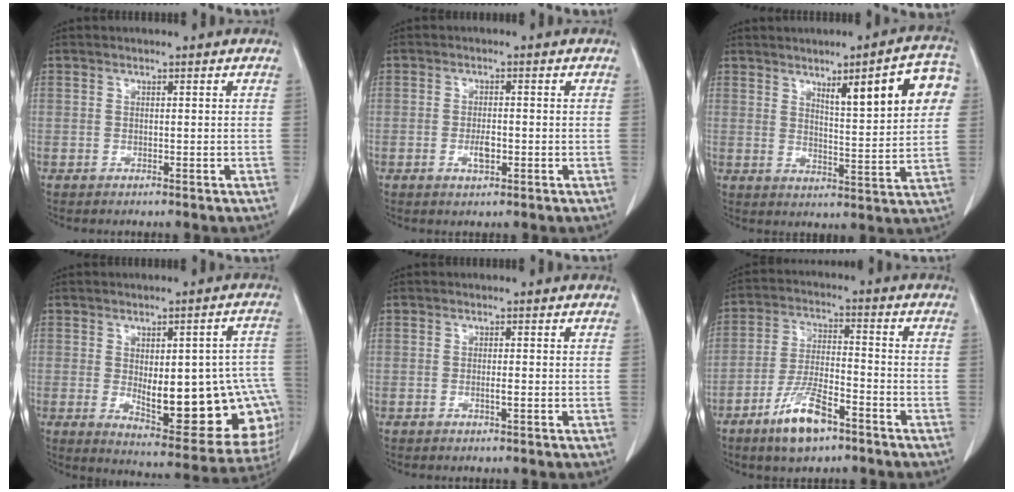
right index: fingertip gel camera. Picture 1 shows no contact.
{"total": 2.6, "force": [-0.7, 0.9, 2.4], "torque": [-0.045, 0.000, -0.009]}
{"total": 12.4, "force": [5.1, 1.9, 11.1], "torque": [-0.147, 0.009, 0.069]}
{"total": 20.7, "force": [-3.2, 7.7, 18.9], "torque": [-0.167, 0.020, -0.012]}
{"total": 0.9, "force": [-0.2, 0.1, 0.9], "torque": [-0.016, 0.000, -0.003]}
{"total": 9.5, "force": [-5.9, 2.7, 6.9], "torque": [-0.140, -0.009, -0.105]}